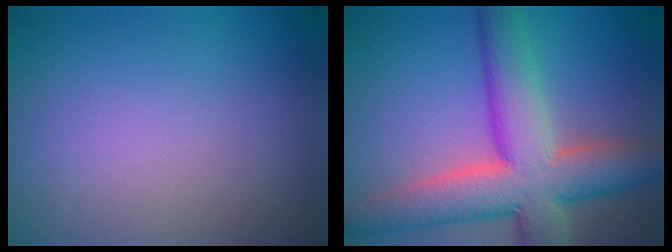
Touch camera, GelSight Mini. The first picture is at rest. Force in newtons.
{"total": 11.0, "press": 11.0, "slide": 0.7}